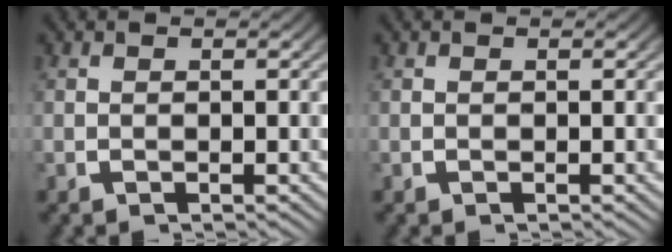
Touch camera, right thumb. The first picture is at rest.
{"total": 0.0}